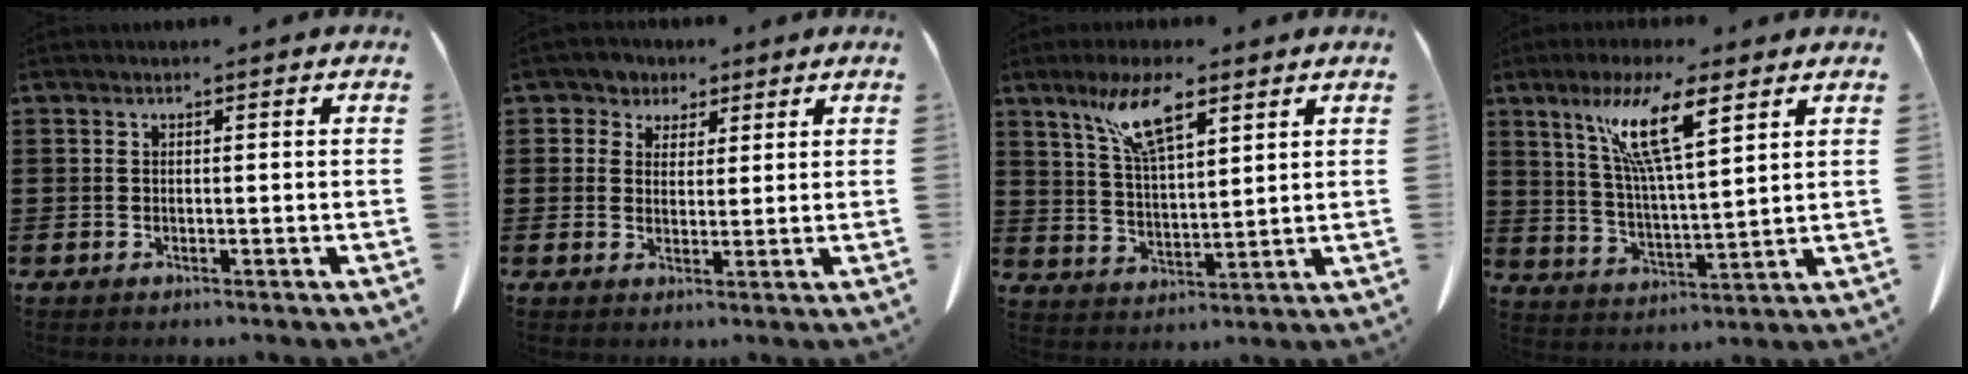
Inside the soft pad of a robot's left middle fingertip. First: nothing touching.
{"total": 3.2, "force": [2.0, 2.5, 0.3], "torque": [-0.023, 0.009, 0.036]}
{"total": 9.2, "force": [5.7, 2.4, 6.8], "torque": [-0.136, -0.004, 0.099]}
{"total": 10.4, "force": [6.3, 1.5, 8.1], "torque": [-0.173, -0.011, 0.109]}